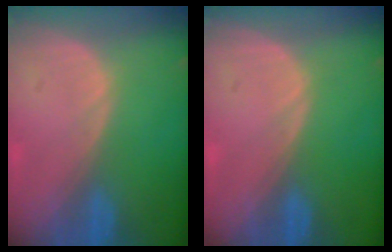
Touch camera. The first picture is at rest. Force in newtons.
{"total": 0.0}